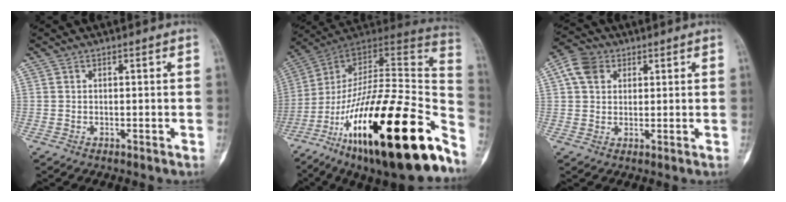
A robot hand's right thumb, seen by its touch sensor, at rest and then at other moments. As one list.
[{"total": 35.2, "force": [-18.6, 9.7, 28.2], "torque": [-0.373, 0.060, -0.294]}, {"total": 5.1, "force": [2.3, 3.5, 2.9], "torque": [-0.050, 0.007, 0.038]}]